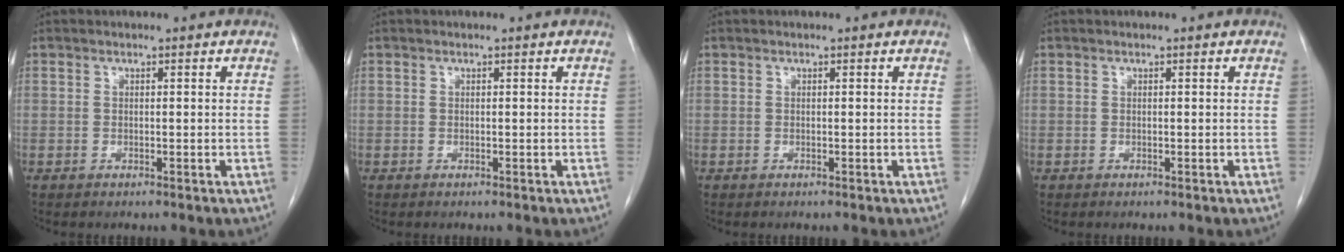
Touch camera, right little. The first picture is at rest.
{"total": 0.0}
{"total": 0.0}
{"total": 0.0}